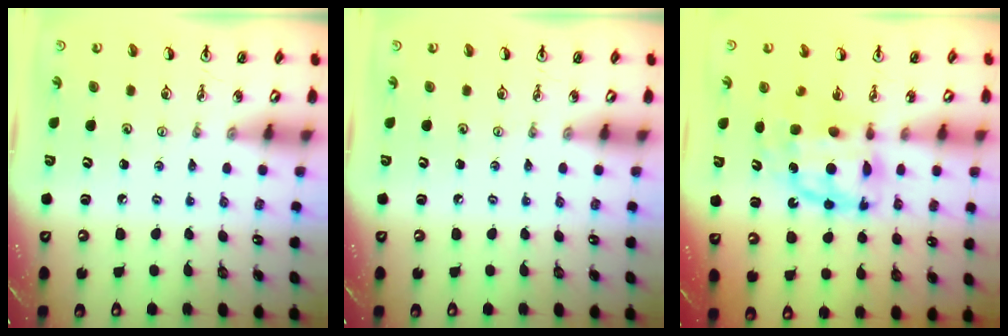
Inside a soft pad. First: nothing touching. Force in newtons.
{"total": 0.0}
{"total": 11.2, "press": 11.2, "slide": 0.8}